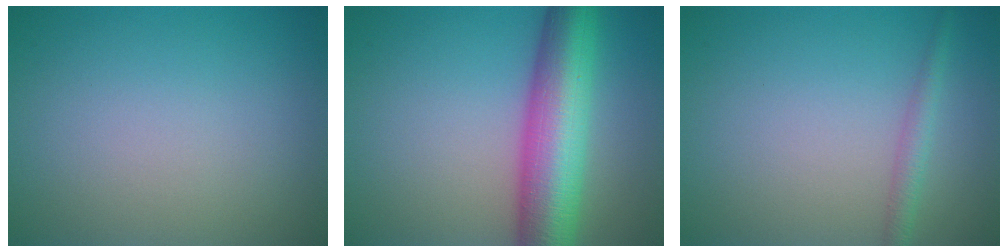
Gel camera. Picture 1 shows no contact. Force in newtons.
{"total": 10.0, "press": 10.0, "slide": 0.2}
{"total": 1.7, "press": 1.7, "slide": 0.1}